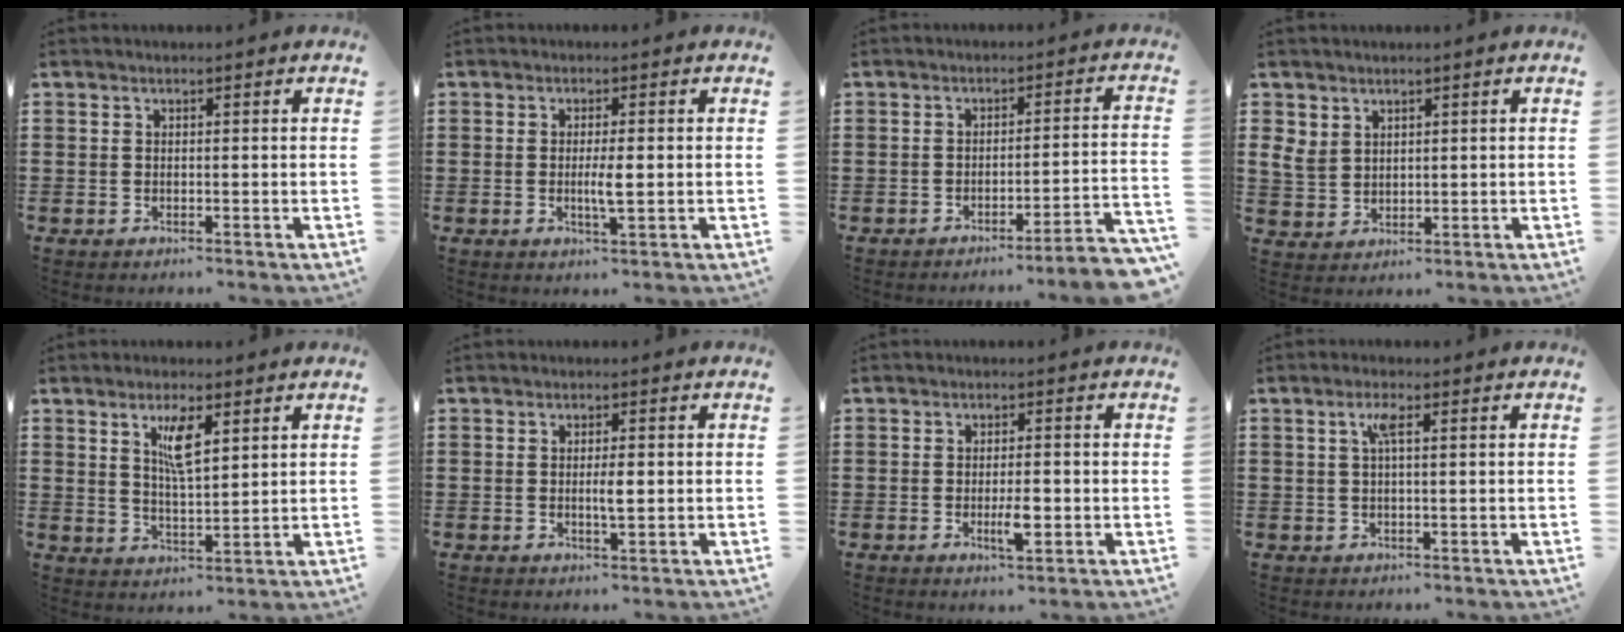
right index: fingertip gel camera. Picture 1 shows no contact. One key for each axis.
{"total": 3.4, "fx": -0.4, "fy": 0.4, "fz": 3.3, "tx": -0.060, "ty": -0.003, "tz": -0.007}
{"total": 3.6, "fx": -3.0, "fy": -0.7, "fz": 1.9, "tx": -0.034, "ty": -0.018, "tz": -0.064}
{"total": 3.8, "fx": 2.1, "fy": 2.9, "fz": 1.5, "tx": -0.048, "ty": 0.010, "tz": 0.038}
{"total": 5.4, "fx": 2.4, "fy": 1.6, "fz": 4.6, "tx": -0.091, "ty": 0.005, "tz": 0.038}
{"total": 2.6, "fx": -0.2, "fy": 0.6, "fz": 2.6, "tx": -0.047, "ty": -0.001, "tz": -0.003}
{"total": 4.1, "fx": -0.9, "fy": 1.1, "fz": 3.8, "tx": -0.064, "ty": 0.003, "tz": -0.016}
{"total": 2.5, "fx": 0.6, "fy": 0.3, "fz": 2.3, "tx": -0.049, "ty": 0.004, "tz": 0.008}